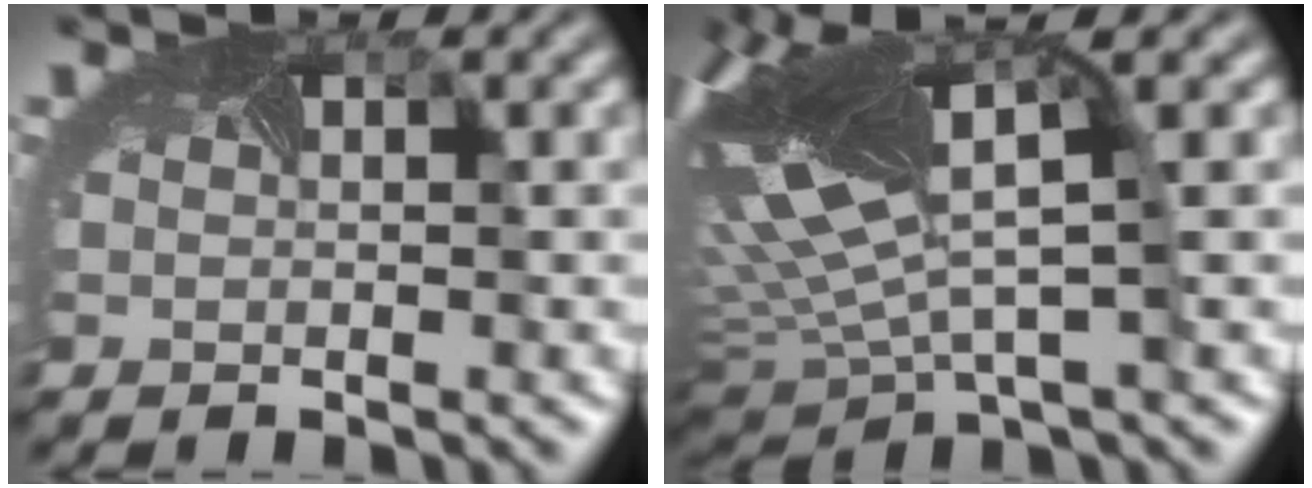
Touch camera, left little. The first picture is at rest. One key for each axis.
{"total": 12.4, "fx": 2.0, "fy": 5.0, "fz": 11.1, "tx": -0.264, "ty": -0.007, "tz": 0.032}